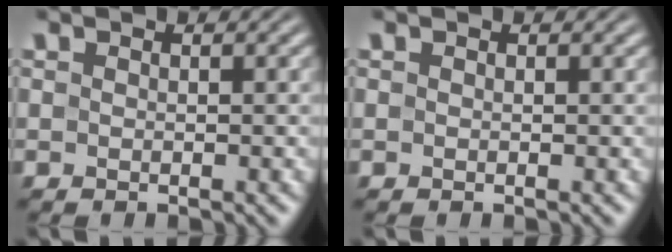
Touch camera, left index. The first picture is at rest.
{"total": 0.0}